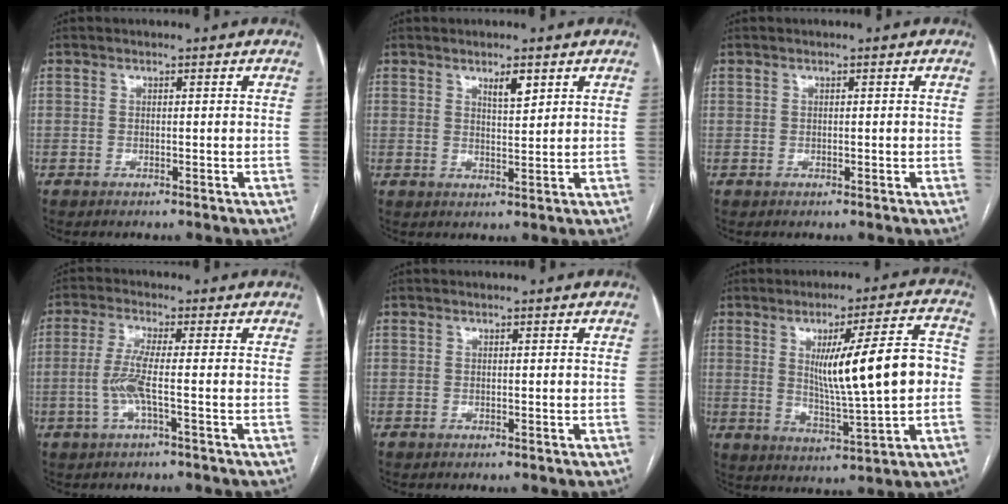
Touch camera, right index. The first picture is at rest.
{"total": 3.0, "force": [1.9, 0.6, 2.2], "torque": [-0.040, -0.004, 0.033]}
{"total": 0.5, "force": [0.2, 0.3, 0.4], "torque": [-0.007, 0.001, 0.005]}
{"total": 5.0, "force": [-1.1, -0.1, 4.8], "torque": [-0.111, -0.002, -0.026]}
{"total": 0.0}
{"total": 14.3, "force": [0.9, 1.2, 14.3], "torque": [-0.215, 0.013, 0.021]}